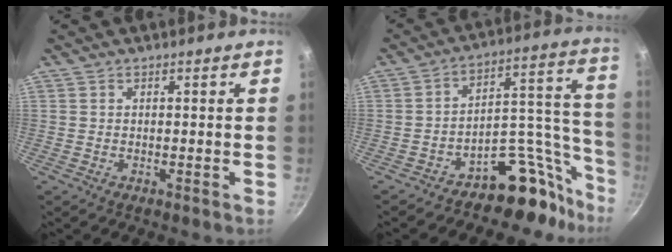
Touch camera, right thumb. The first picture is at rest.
{"total": 13.9, "force": [-10.8, 5.8, 6.5], "torque": [-0.016, 0.160, -0.165]}